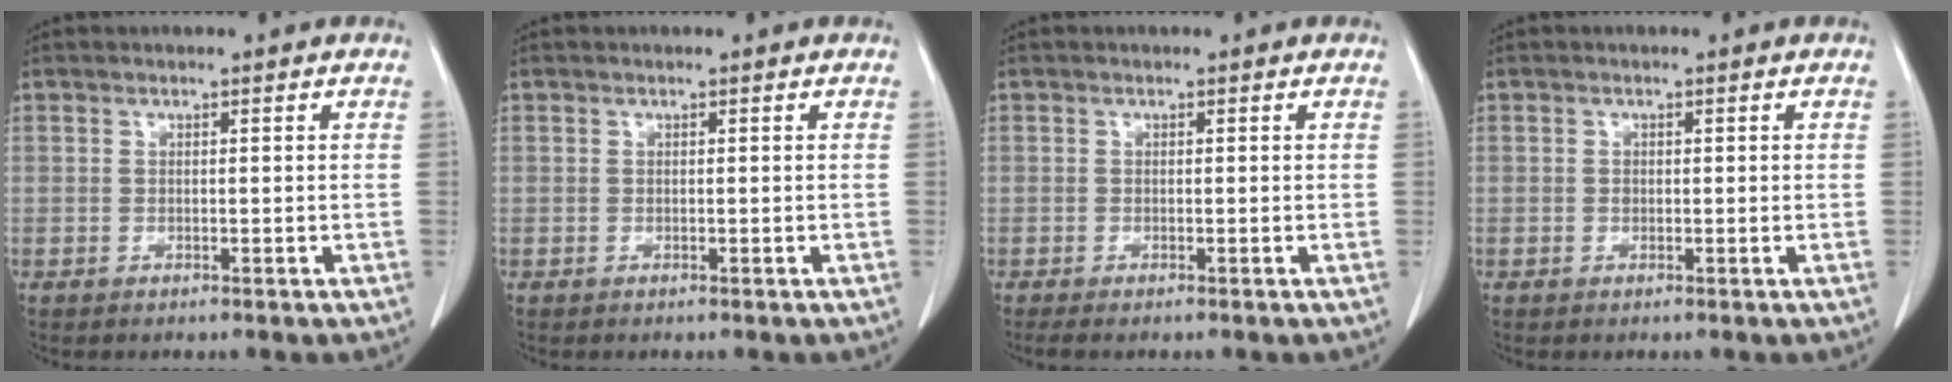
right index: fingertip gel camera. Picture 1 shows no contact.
{"total": 0.0}
{"total": 0.9, "force": [-0.7, 0.0, 0.5], "torque": [-0.013, -0.004, -0.014]}
{"total": 0.6, "force": [0.0, 0.5, 0.4], "torque": [-0.006, 0.001, -0.002]}